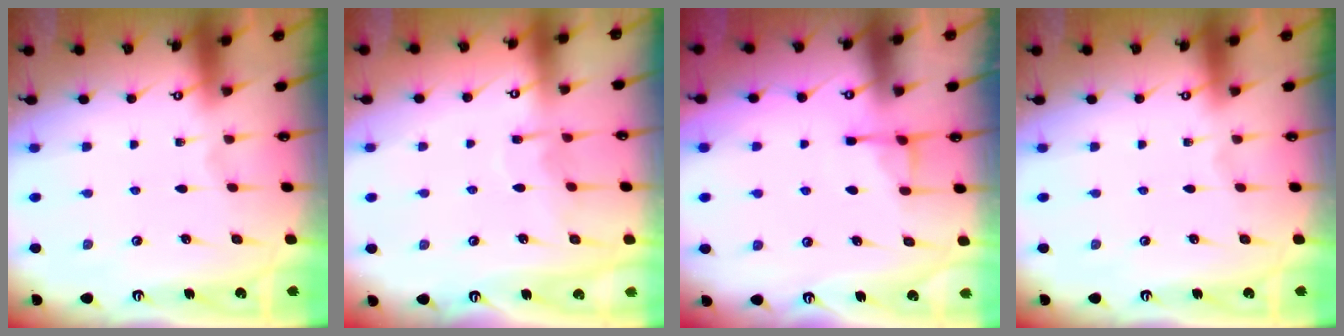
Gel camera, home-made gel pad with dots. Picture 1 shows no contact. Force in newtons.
{"total": 8.1, "press": 8.1, "slide": 0.6}
{"total": 5.3, "press": 5.2, "slide": 0.5}
{"total": 0.0}